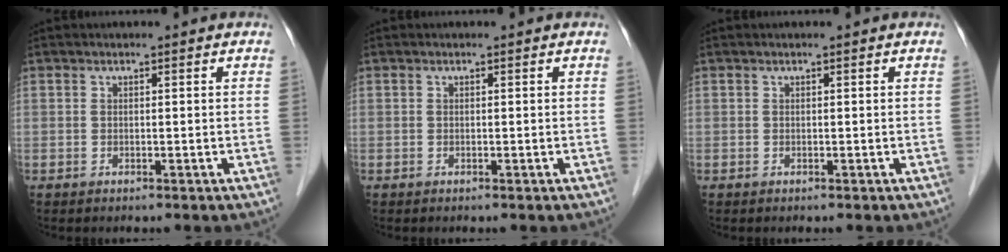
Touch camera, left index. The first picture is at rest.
{"total": 0.0}
{"total": 0.0}